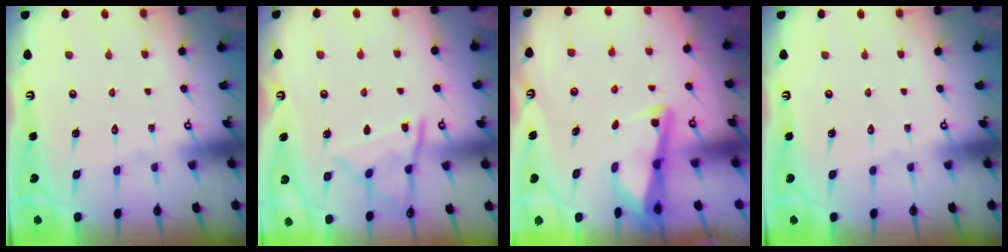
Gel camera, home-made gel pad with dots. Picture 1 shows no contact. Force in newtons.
{"total": 10.4, "press": 10.3, "slide": 1.1}
{"total": 2.9, "press": 2.8, "slide": 0.4}
{"total": 0.0}